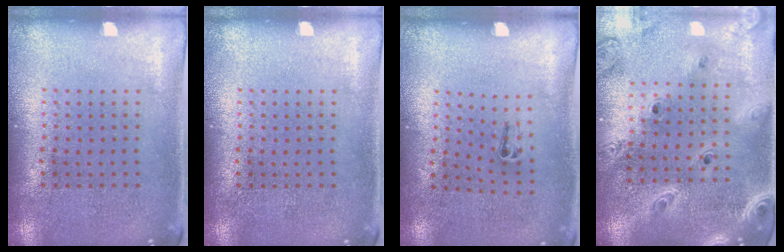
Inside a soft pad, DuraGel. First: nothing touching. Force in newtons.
{"total": 0.0}
{"total": 0.5, "press": 0.2, "slide": 0.5}
{"total": 3.0, "press": 2.5, "slide": 1.6}